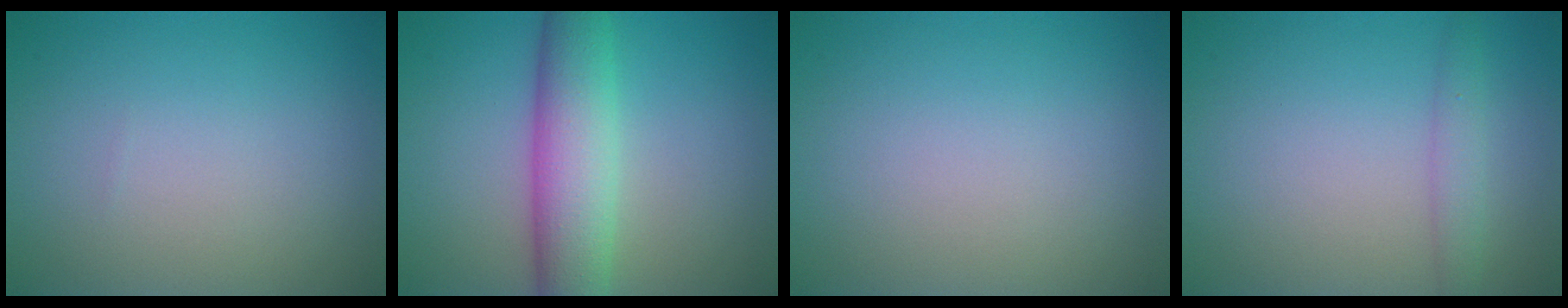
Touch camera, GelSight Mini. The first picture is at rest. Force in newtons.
{"total": 6.7, "press": 6.7, "slide": 0.3}
{"total": 0.0}
{"total": 1.7, "press": 1.7, "slide": 0.2}